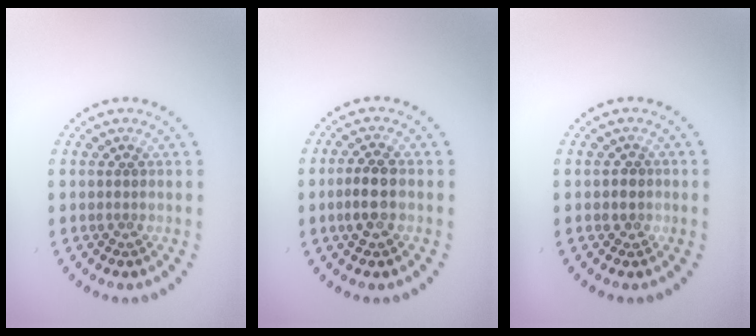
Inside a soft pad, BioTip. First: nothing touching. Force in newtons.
{"total": 2.6, "press": 2.5, "slide": 0.6}
{"total": 0.8, "press": 0.6, "slide": 0.5}